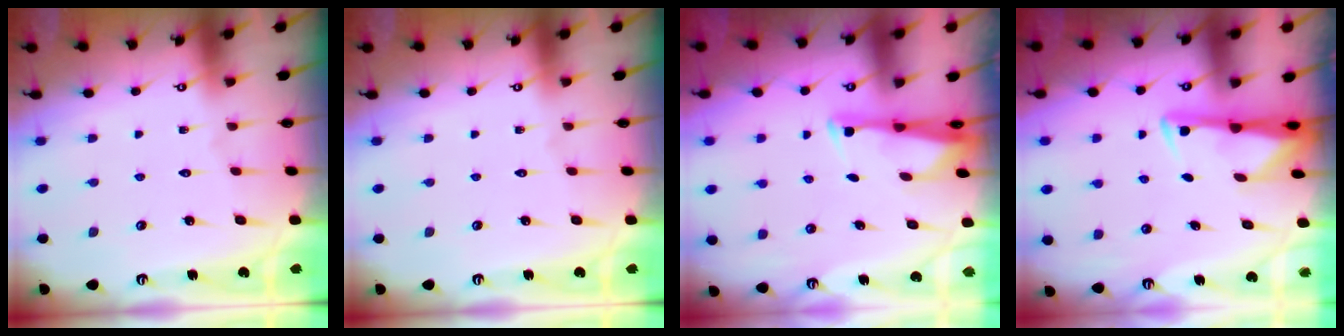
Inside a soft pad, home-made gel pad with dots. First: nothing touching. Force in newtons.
{"total": 0.0}
{"total": 3.1, "press": 3.0, "slide": 0.7}
{"total": 2.9, "press": 2.8, "slide": 0.5}